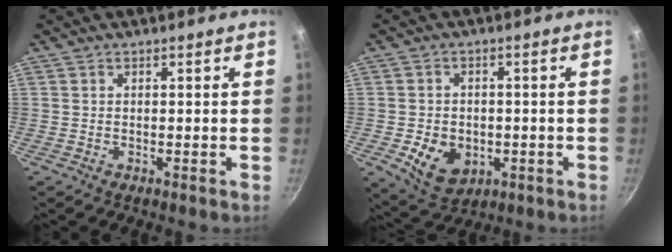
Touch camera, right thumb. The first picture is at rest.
{"total": 9.3, "force": [-2.3, 7.0, 5.6], "torque": [-0.074, -0.003, -0.024]}